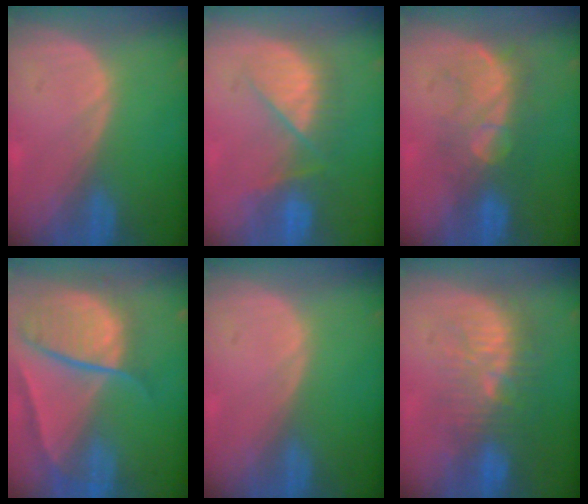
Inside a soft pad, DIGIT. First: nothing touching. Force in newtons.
{"total": 7.4, "press": 7.3, "slide": 1.1}
{"total": 8.1, "press": 7.7, "slide": 2.5}
{"total": 10.6, "press": 8.9, "slide": 5.8}
{"total": 0.0}
{"total": 9.6, "press": 9.2, "slide": 2.8}